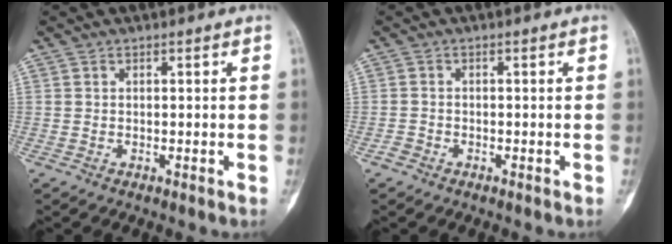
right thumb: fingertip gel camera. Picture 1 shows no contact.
{"total": 1.2, "force": [-0.9, 0.8, 0.2], "torque": [-0.002, 0.003, -0.021]}